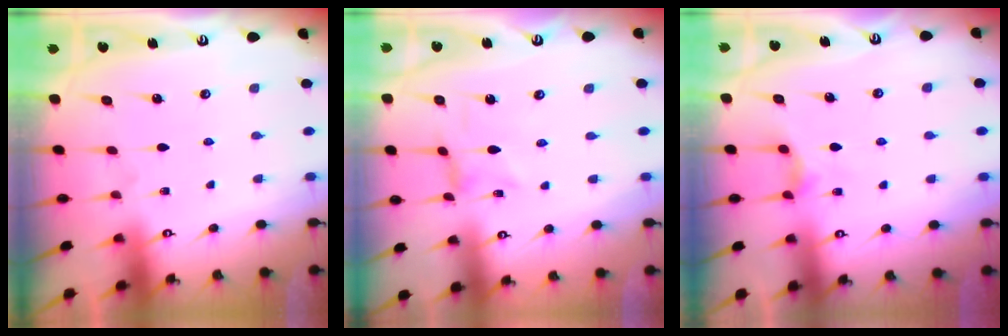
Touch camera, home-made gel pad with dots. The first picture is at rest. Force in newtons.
{"total": 0.0}
{"total": 2.3, "press": 2.3, "slide": 0.4}